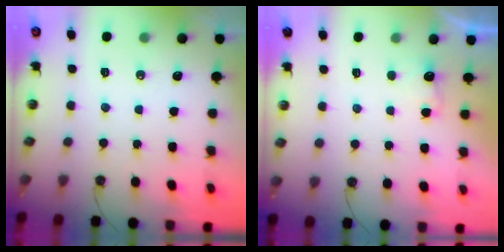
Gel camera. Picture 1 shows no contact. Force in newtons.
{"total": 2.4, "press": 2.2, "slide": 0.9}